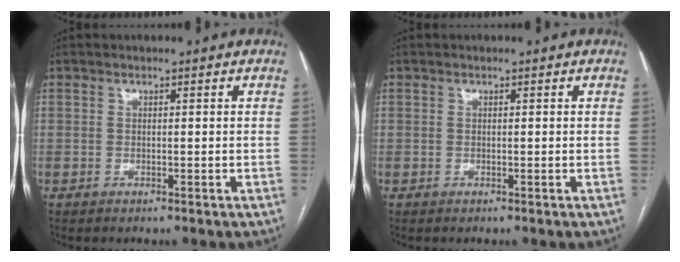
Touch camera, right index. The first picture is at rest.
{"total": 0.0}